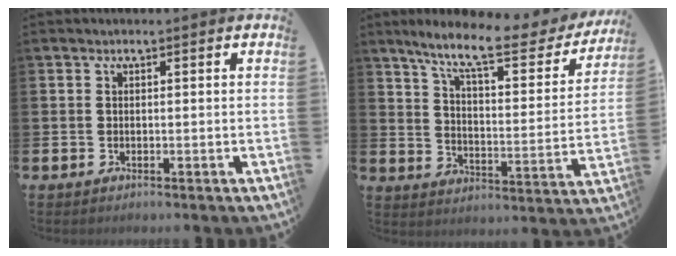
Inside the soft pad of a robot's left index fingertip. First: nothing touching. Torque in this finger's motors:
{"motor_torque": [1.06, -1.08, 0.55, 0.21]}